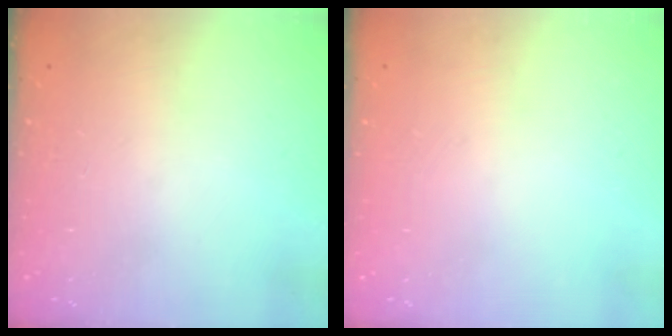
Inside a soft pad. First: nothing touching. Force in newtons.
{"total": 0.0}